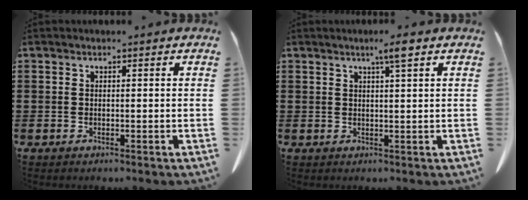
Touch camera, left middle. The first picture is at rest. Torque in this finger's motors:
{"motor_torque": [0.42, 0.40, 0.33, 0.08]}